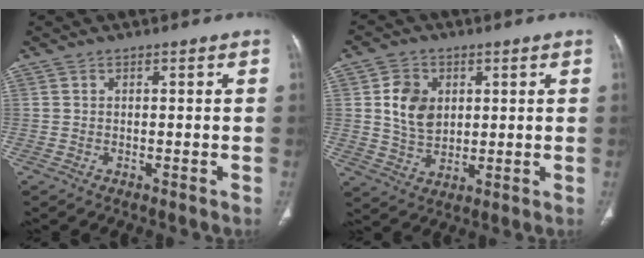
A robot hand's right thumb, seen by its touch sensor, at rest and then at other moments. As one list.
[{"total": 8.3, "force": [1.9, 6.4, 4.9], "torque": [-0.066, -0.012, 0.039]}]